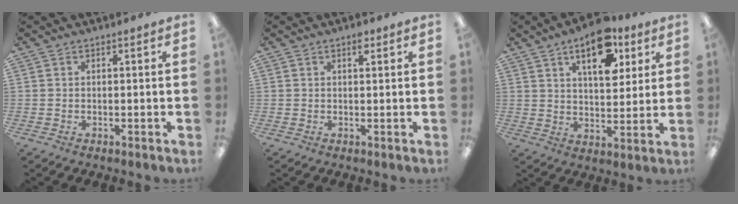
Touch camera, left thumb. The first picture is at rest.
{"total": 1.9, "force": [1.2, 0.7, 1.3], "torque": [-0.013, -0.005, 0.017]}
{"total": 14.2, "force": [7.9, 7.1, 9.5], "torque": [-0.126, -0.030, 0.132]}